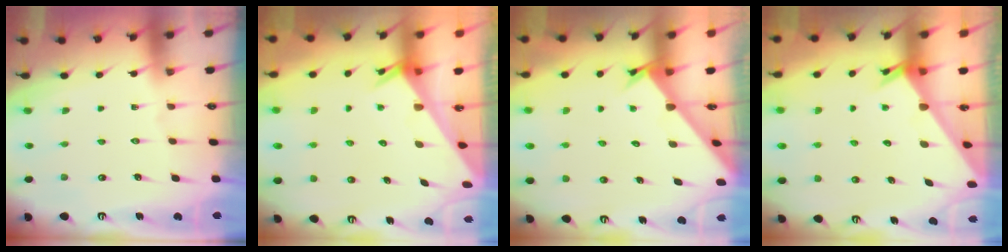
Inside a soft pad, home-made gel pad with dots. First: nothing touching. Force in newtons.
{"total": 2.5, "press": 2.5, "slide": 0.1}
{"total": 2.4, "press": 2.4, "slide": 0.1}
{"total": 1.9, "press": 1.9, "slide": 0.2}